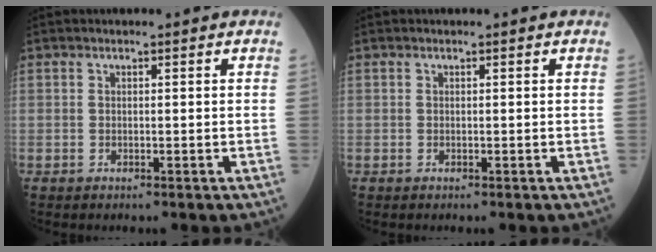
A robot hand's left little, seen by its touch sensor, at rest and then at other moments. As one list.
[{"total": 0.0}]